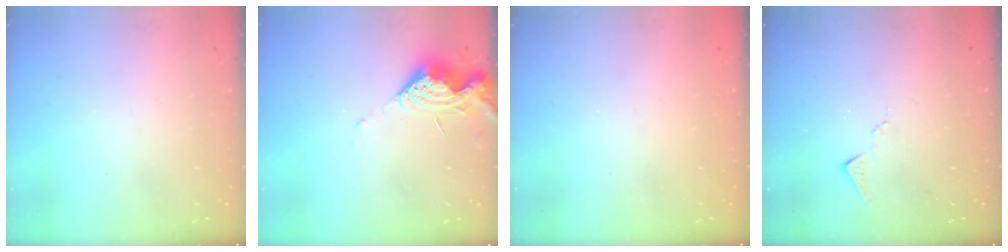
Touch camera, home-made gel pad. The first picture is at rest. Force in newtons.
{"total": 7.8, "press": 7.7, "slide": 0.8}
{"total": 1.0, "press": 1.0, "slide": 0.1}
{"total": 7.4, "press": 7.4, "slide": 0.1}